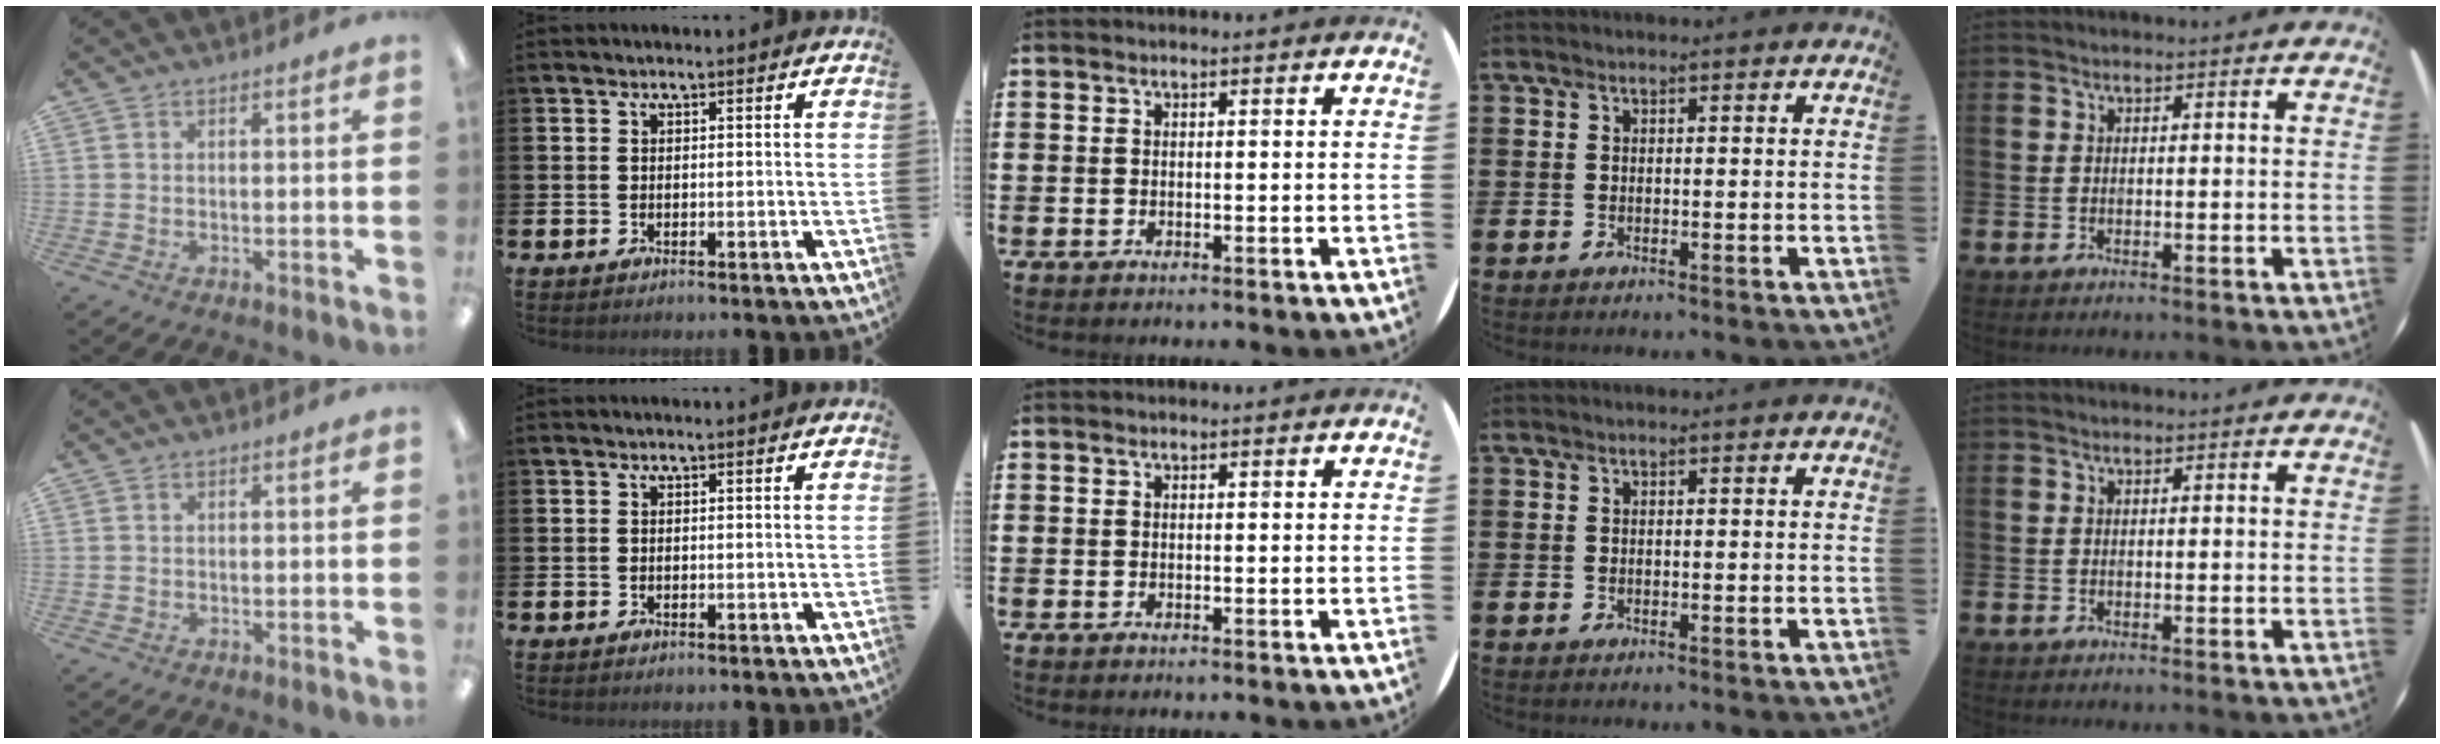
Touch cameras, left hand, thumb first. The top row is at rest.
{}